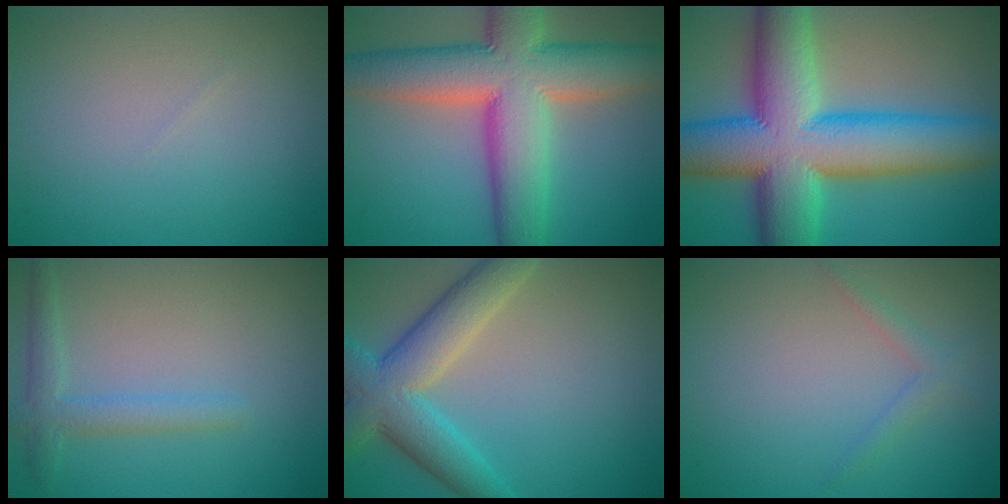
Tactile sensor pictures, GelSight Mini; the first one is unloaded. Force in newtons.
{"total": 11.9, "press": 11.8, "slide": 1.0}
{"total": 14.9, "press": 14.9, "slide": 0.5}
{"total": 2.4, "press": 2.4, "slide": 0.0}
{"total": 6.8, "press": 6.8, "slide": 0.3}
{"total": 1.3, "press": 1.3, "slide": 0.1}